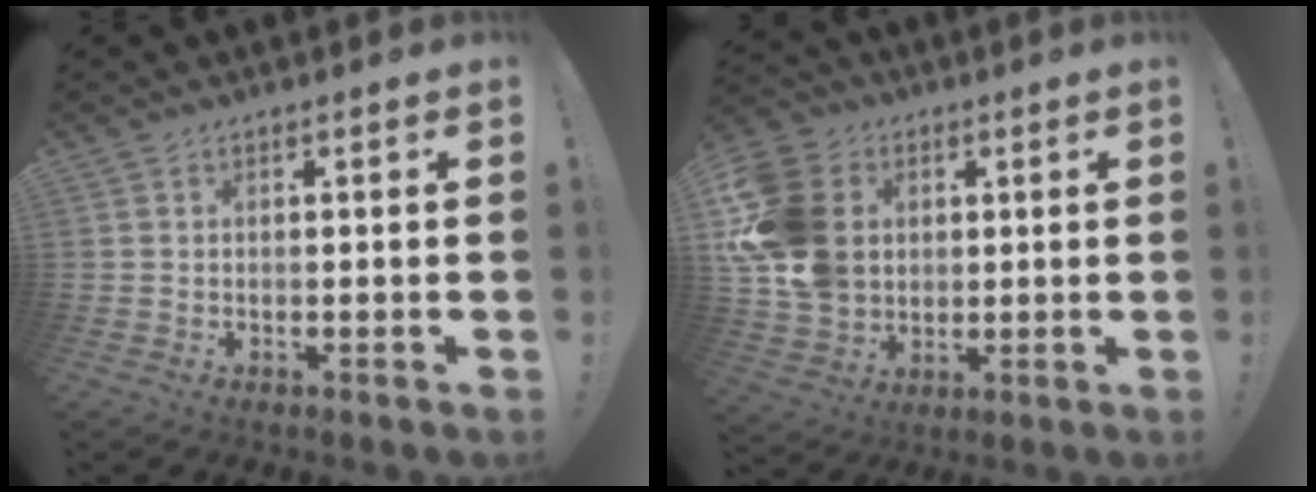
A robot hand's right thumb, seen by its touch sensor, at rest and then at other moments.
{"total": 19.4, "force": [2.9, 15.7, 10.9], "torque": [-0.205, -0.001, 0.063]}